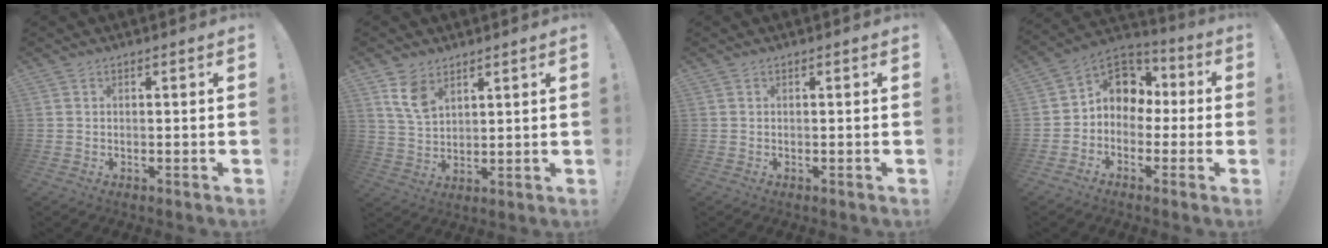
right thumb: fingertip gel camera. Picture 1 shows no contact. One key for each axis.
{"total": 7.8, "fx": 4.6, "fy": 4.6, "fz": 4.2, "tx": -0.075, "ty": -0.014, "tz": 0.091}
{"total": 0.0}
{"total": 9.7, "fx": 1.4, "fy": 8.4, "fz": 4.6, "tx": -0.065, "ty": -0.001, "tz": 0.033}